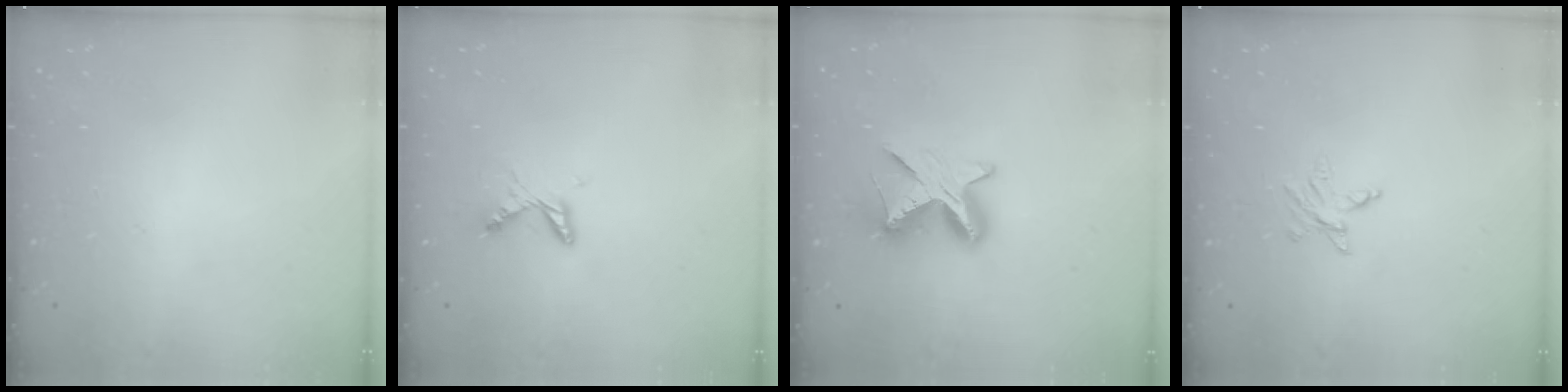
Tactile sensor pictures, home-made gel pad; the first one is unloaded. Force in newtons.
{"total": 4.2, "press": 4.2, "slide": 0.4}
{"total": 8.7, "press": 8.7, "slide": 0.2}
{"total": 3.5, "press": 3.5, "slide": 0.4}